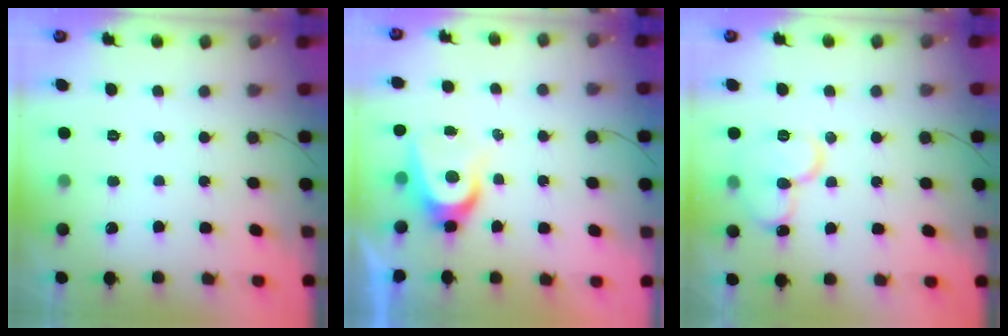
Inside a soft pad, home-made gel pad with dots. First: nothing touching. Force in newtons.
{"total": 6.3, "press": 6.3, "slide": 0.4}
{"total": 12.1, "press": 12.0, "slide": 1.7}